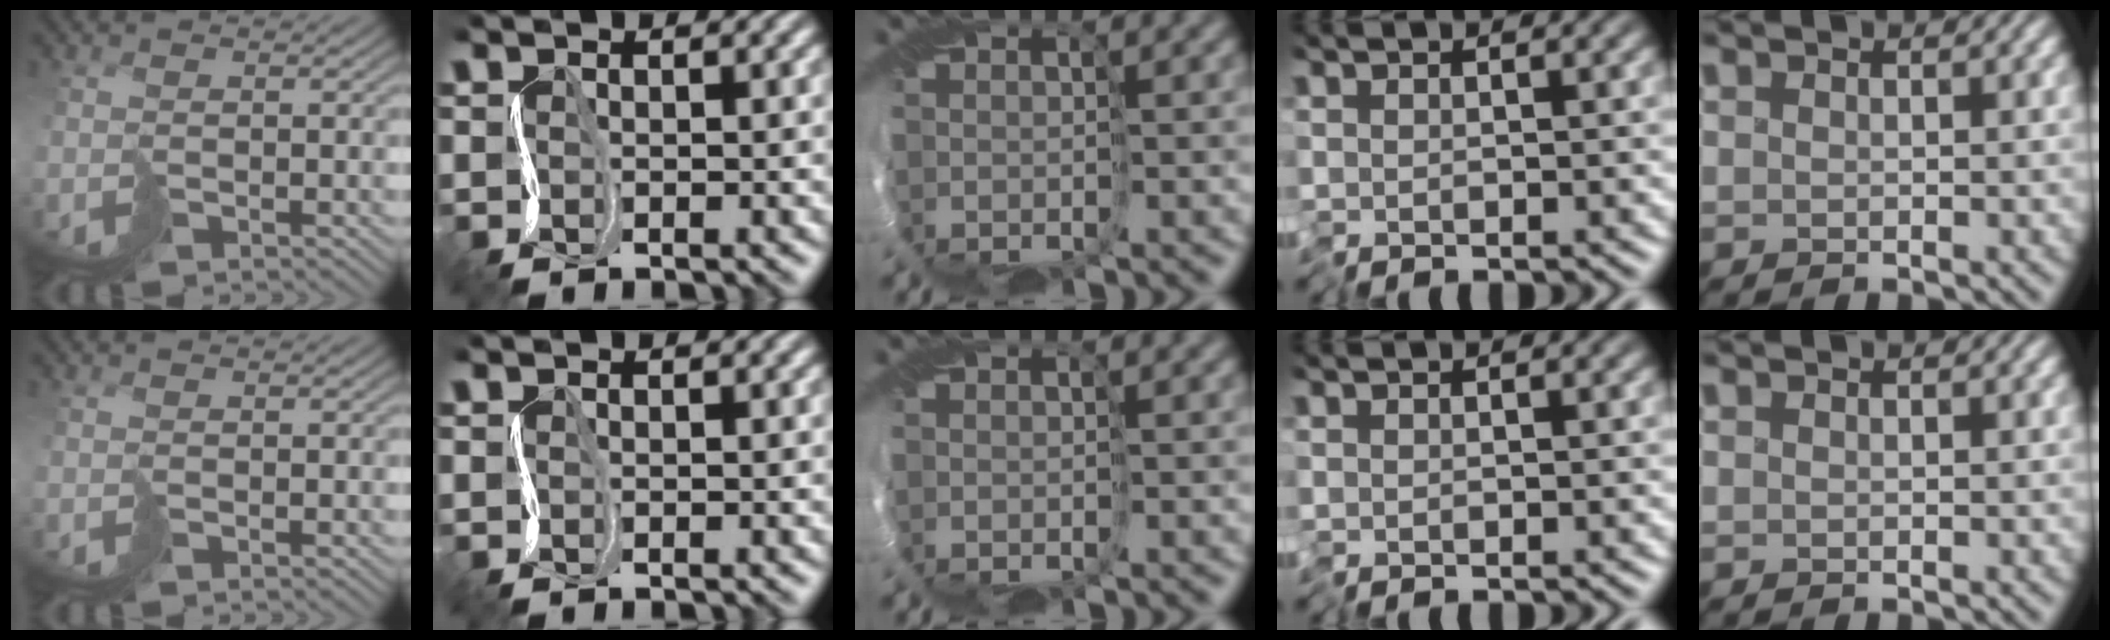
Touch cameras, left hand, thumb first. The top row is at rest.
{}